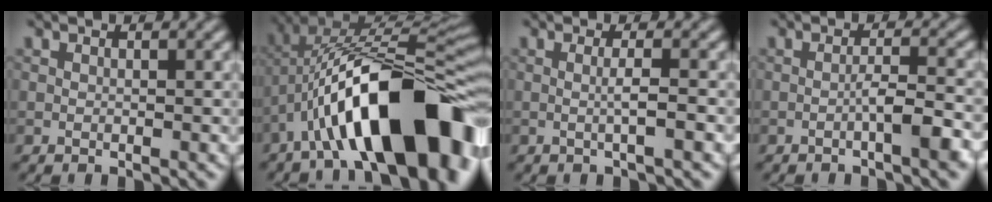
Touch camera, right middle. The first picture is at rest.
{"total": 15.4, "force": [-5.7, 5.4, 13.3], "torque": [-0.198, 0.031, -0.084]}
{"total": 1.5, "force": [-0.4, 0.0, 1.5], "torque": [-0.033, 0.014, -0.006]}
{"total": 3.1, "force": [-1.7, 0.1, 2.6], "torque": [-0.049, 0.026, -0.028]}